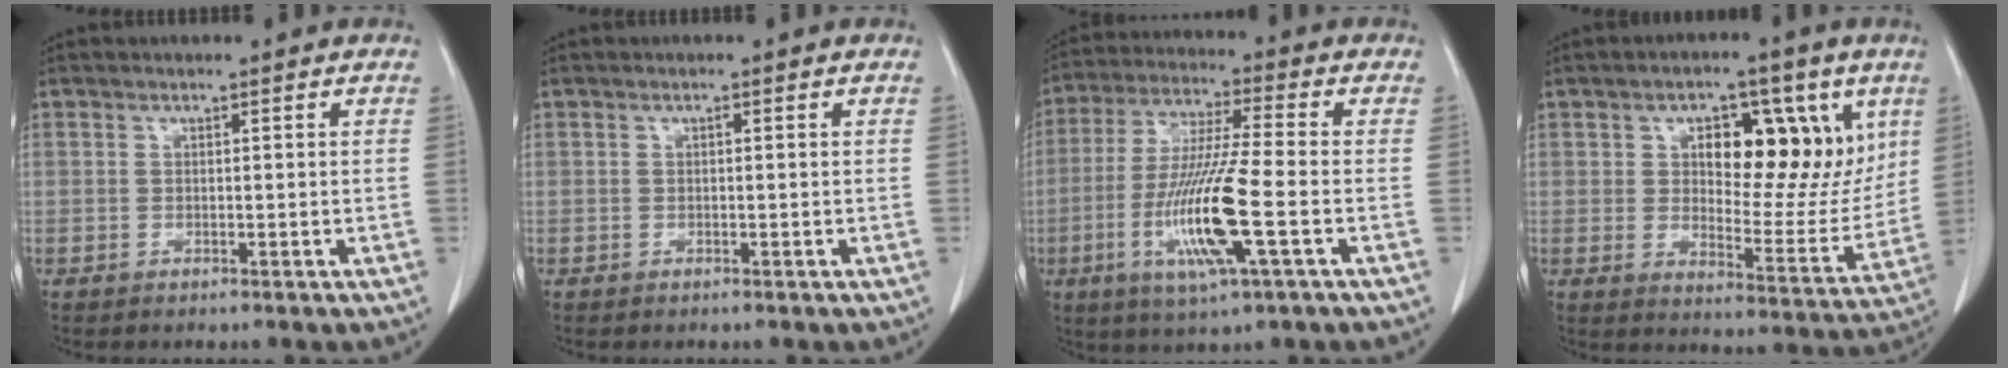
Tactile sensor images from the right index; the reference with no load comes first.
{"total": 0.0}
{"total": 14.2, "force": [-3.9, 0.5, 13.6], "torque": [-0.277, -0.018, -0.077]}
{"total": 14.9, "force": [5.6, 7.0, 11.9], "torque": [-0.159, 0.010, 0.091]}